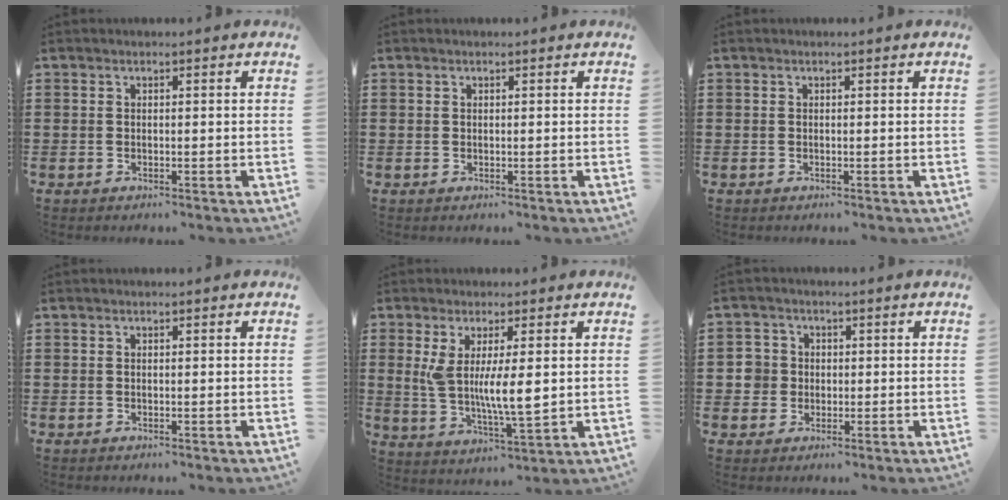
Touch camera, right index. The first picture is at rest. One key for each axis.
{"total": 0.0}
{"total": 0.0}
{"total": 0.0}
{"total": 8.1, "fx": 1.2, "fy": 2.1, "fz": 7.7, "tx": -0.146, "ty": -0.006, "tz": 0.017}
{"total": 3.6, "fx": -0.1, "fy": 3.5, "fz": 0.9, "tx": -0.040, "ty": 0.008, "tz": -0.006}